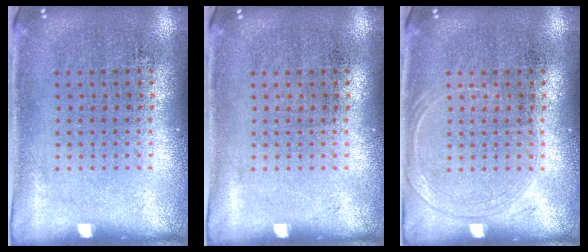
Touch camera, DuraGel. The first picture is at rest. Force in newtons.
{"total": 0.0}
{"total": 1.2, "press": 1.1, "slide": 0.3}